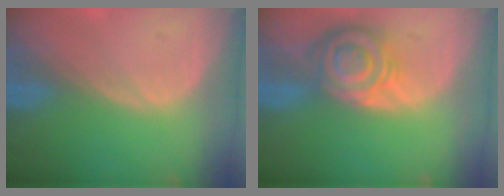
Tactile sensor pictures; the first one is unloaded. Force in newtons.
{"total": 8.4, "press": 7.2, "slide": 4.2}